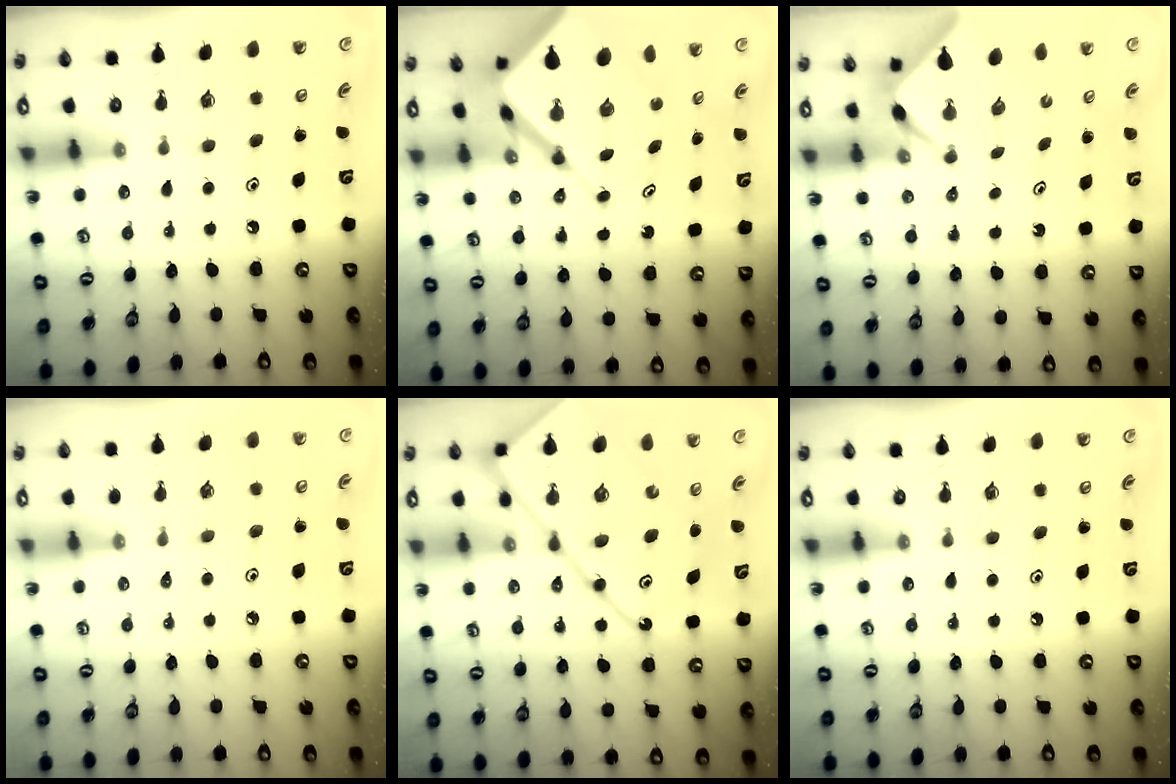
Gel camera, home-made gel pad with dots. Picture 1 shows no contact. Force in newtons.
{"total": 10.0, "press": 10.0, "slide": 1.0}
{"total": 2.2, "press": 2.2, "slide": 0.3}
{"total": 2.8, "press": 2.7, "slide": 0.6}
{"total": 17.5, "press": 17.4, "slide": 1.8}
{"total": 0.0}